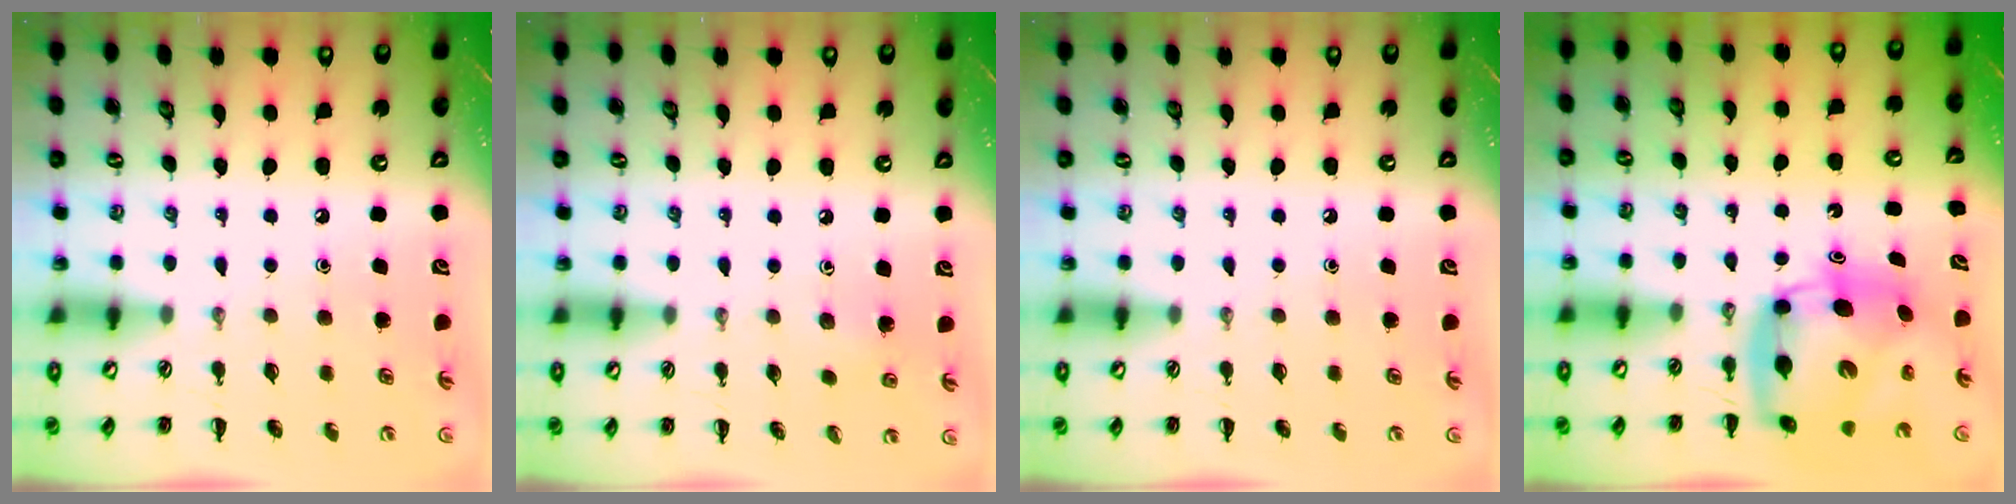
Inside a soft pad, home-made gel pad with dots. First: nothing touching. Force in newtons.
{"total": 2.4, "press": 2.2, "slide": 0.9}
{"total": 0.0}
{"total": 10.0, "press": 9.6, "slide": 2.7}